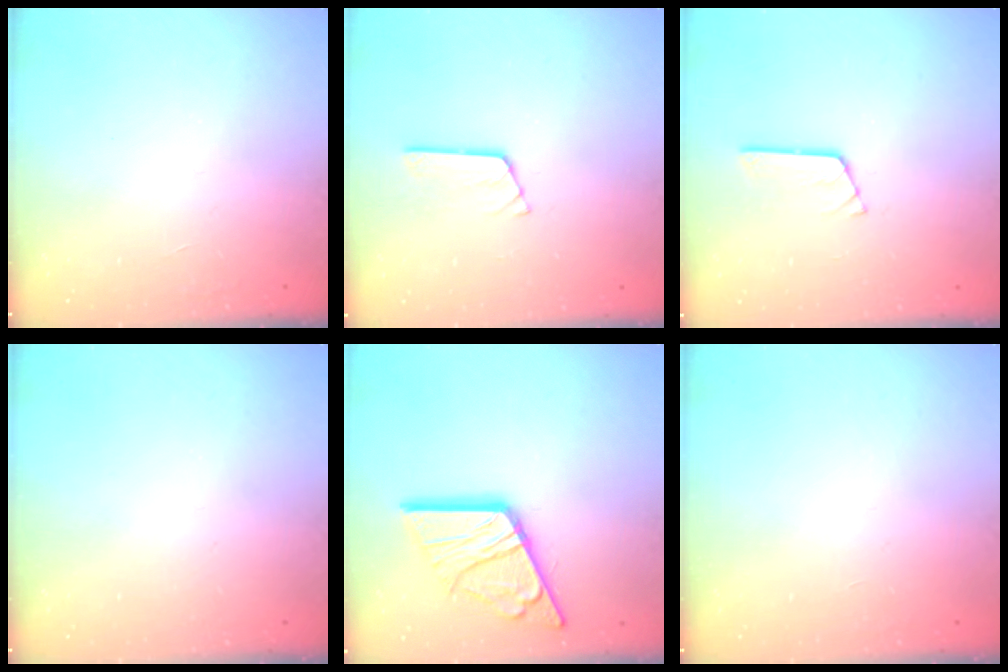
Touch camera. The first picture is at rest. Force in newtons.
{"total": 2.6, "press": 2.6, "slide": 0.3}
{"total": 2.7, "press": 2.7, "slide": 0.3}
{"total": 0.0}
{"total": 17.5, "press": 17.4, "slide": 1.8}
{"total": 0.0}